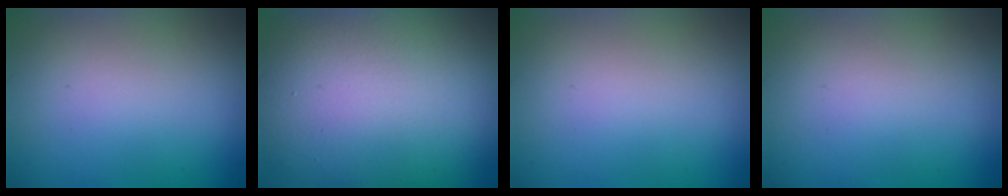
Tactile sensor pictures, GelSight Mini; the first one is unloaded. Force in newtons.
{"total": 14.4, "press": 14.4, "slide": 0.9}
{"total": 0.0}
{"total": 0.0}